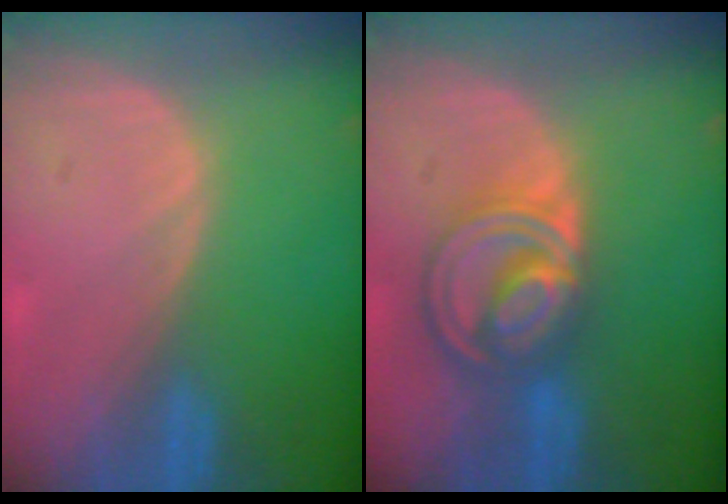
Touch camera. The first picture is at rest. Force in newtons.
{"total": 8.8, "press": 7.4, "slide": 4.6}